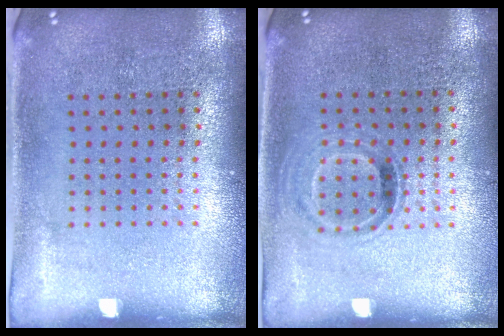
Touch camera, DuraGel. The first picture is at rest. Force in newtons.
{"total": 0.9, "press": 0.8, "slide": 0.3}